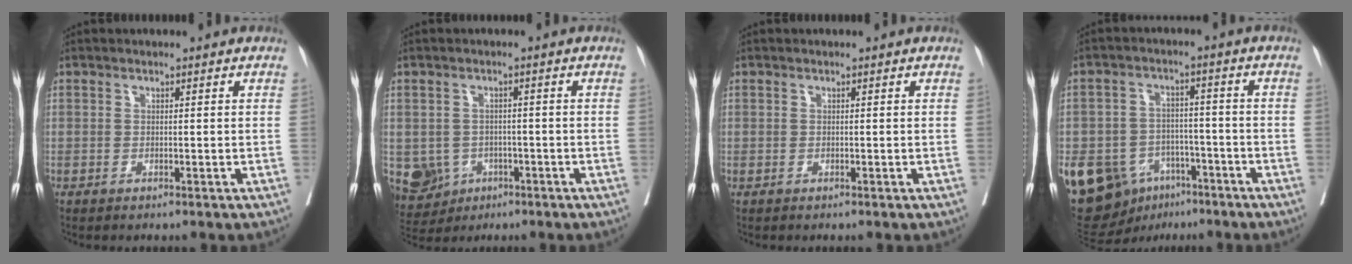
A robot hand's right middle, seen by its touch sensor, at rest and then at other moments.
{"total": 8.3, "force": [-2.8, 7.5, 2.2], "torque": [-0.056, 0.006, -0.033]}
{"total": 0.0}
{"total": 16.1, "force": [-8.0, 11.8, 7.4], "torque": [-0.163, 0.016, -0.120]}